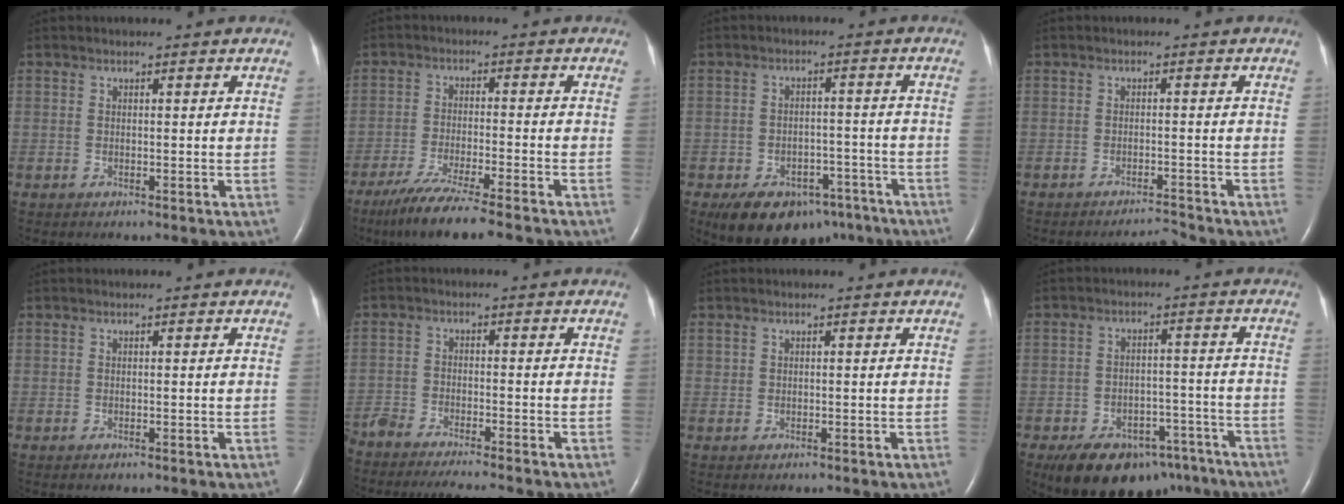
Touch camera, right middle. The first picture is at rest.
{"total": 10.7, "force": [-8.7, -0.2, 6.2], "torque": [-0.103, -0.031, -0.143]}
{"total": 9.3, "force": [-5.9, 5.9, 4.1], "torque": [-0.054, 0.018, -0.077]}
{"total": 2.3, "force": [-2.2, -0.7, -0.3], "torque": [0.004, -0.009, -0.032]}
{"total": 0.0}
{"total": 13.2, "force": [-11.9, 0.9, 5.5], "torque": [-0.094, -0.023, -0.186]}
{"total": 0.0}
{"total": 14.9, "force": [-10.7, 7.9, 6.7], "torque": [-0.101, 0.016, -0.147]}